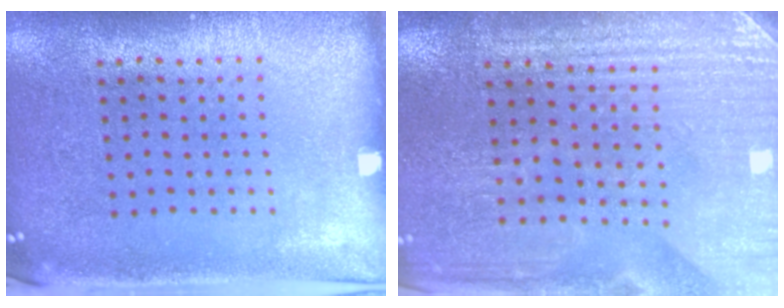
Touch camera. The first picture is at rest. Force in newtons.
{"total": 3.2, "press": 3.2, "slide": 0.3}